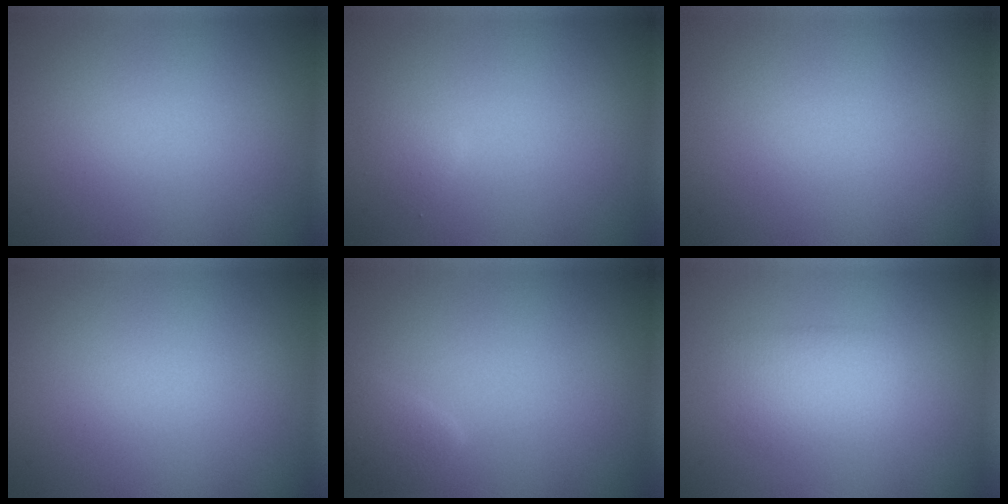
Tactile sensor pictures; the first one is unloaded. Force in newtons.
{"total": 0.7, "press": 0.7, "slide": 0.0}
{"total": 0.0}
{"total": 0.0}
{"total": 1.6, "press": 1.6, "slide": 0.1}
{"total": 2.4, "press": 2.4, "slide": 0.4}